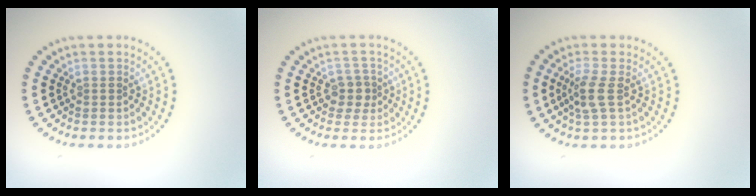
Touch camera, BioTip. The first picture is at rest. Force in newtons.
{"total": 1.8, "press": 1.5, "slide": 1.0}
{"total": 2.3, "press": 2.0, "slide": 1.1}